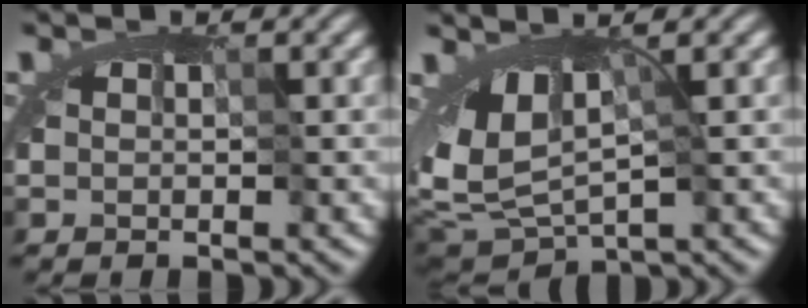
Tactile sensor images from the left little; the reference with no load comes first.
{"total": 5.1, "force": [-0.3, 2.8, 4.3], "torque": [-0.078, -0.010, -0.001]}